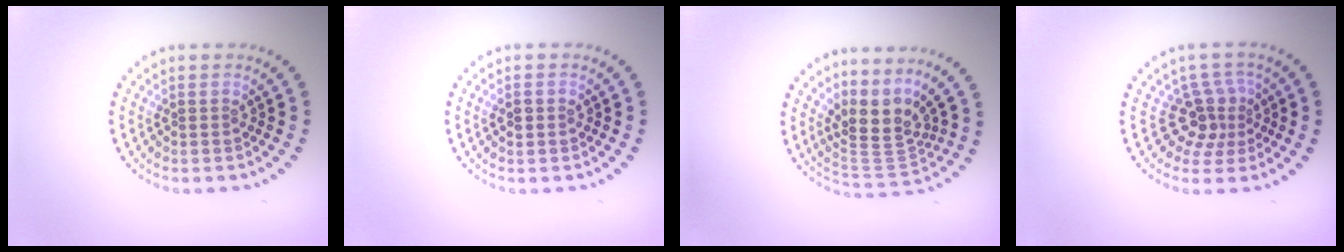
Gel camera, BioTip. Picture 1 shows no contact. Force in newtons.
{"total": 1.4, "press": 1.4, "slide": 0.2}
{"total": 3.9, "press": 2.6, "slide": 2.9}
{"total": 3.1, "press": 2.2, "slide": 2.2}